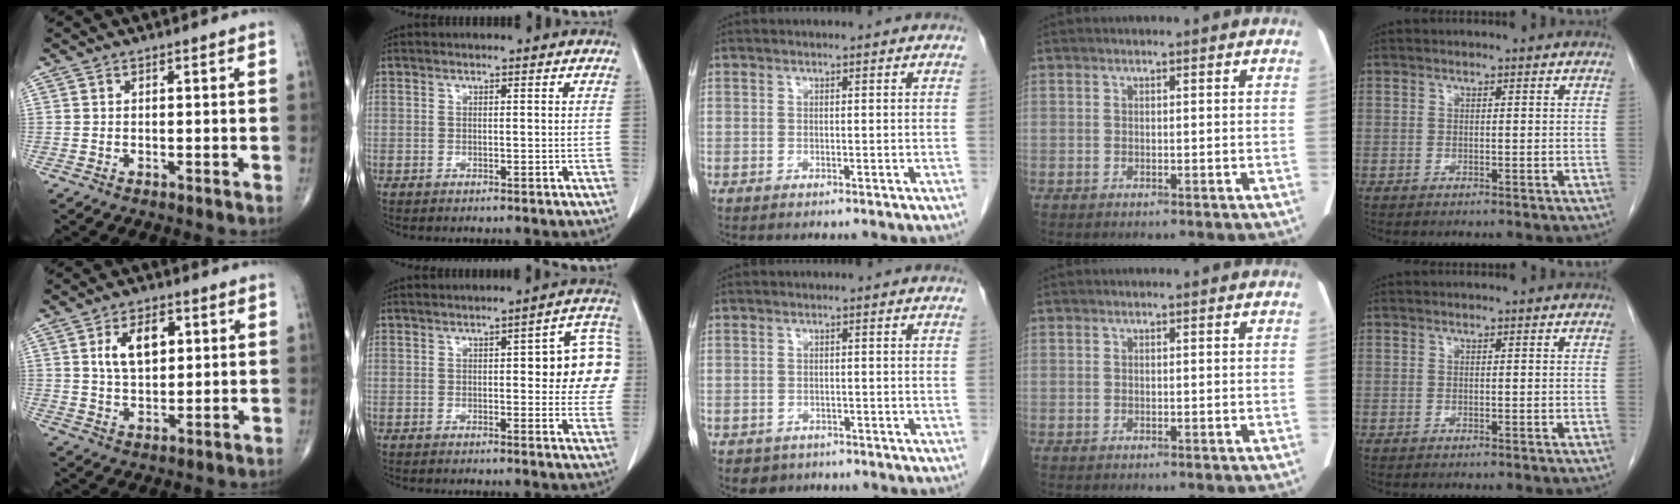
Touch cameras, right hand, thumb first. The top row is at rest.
{"thumb": {"total": 8.4, "force": [2.4, 4.8, 6.5], "torque": [-0.095, -0.004, 0.045]}, "index": {"total": 10.6, "force": [1.4, 3.1, 10.0], "torque": [-0.102, 0.024, 0.011]}, "middle": {"total": 2.7, "force": [-1.8, 2.0, 0.1], "torque": [-0.008, 0.005, -0.026]}}